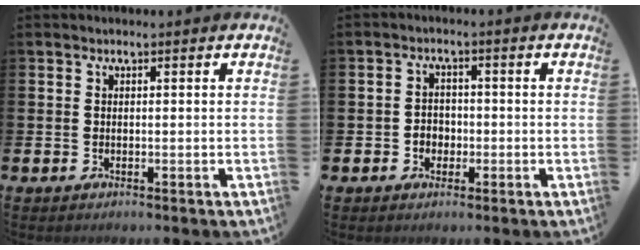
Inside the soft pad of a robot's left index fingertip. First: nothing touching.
{"total": 2.4, "force": [-0.8, 2.2, 0.8], "torque": [-0.011, 0.003, -0.021]}